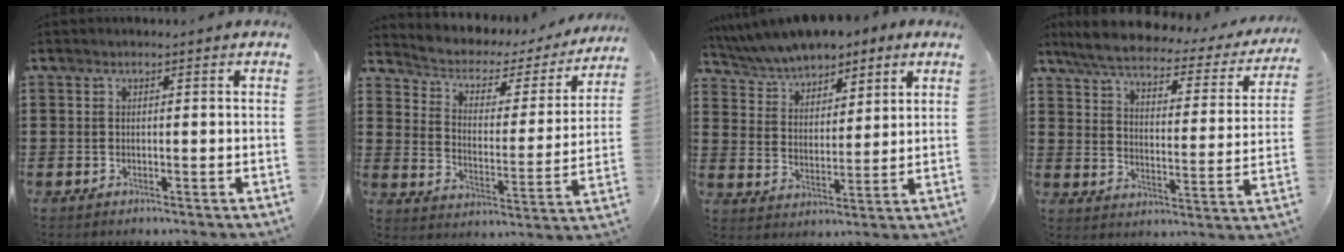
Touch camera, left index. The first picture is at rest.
{"total": 3.2, "force": [2.2, 2.3, 0.8], "torque": [-0.037, -0.018, 0.025]}
{"total": 5.9, "force": [5.4, 2.1, 1.2], "torque": [-0.055, -0.018, 0.096]}
{"total": 5.0, "force": [4.5, 1.0, 2.1], "torque": [-0.064, -0.025, 0.072]}